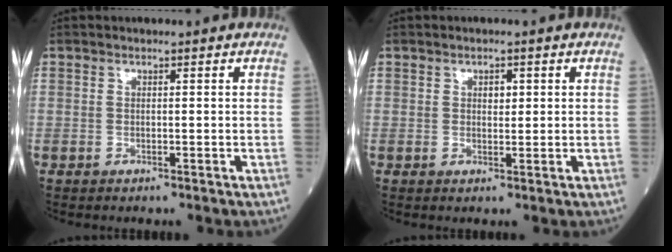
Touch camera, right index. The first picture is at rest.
{"total": 1.6, "force": [0.5, 0.9, 1.2], "torque": [-0.016, -0.001, 0.008]}